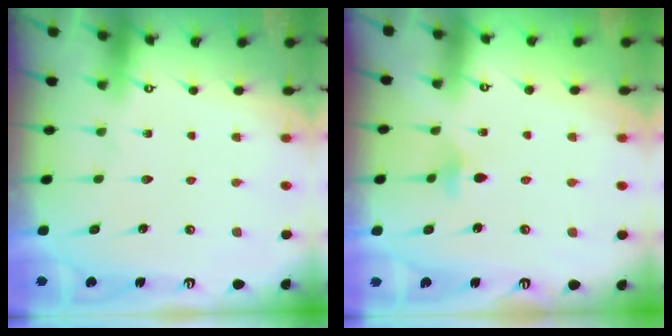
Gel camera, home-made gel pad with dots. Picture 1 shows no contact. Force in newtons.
{"total": 5.0, "press": 5.0, "slide": 0.7}